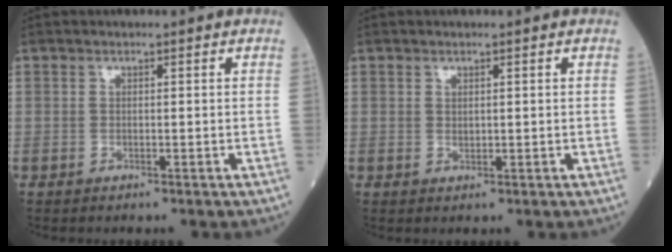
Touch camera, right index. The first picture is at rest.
{"total": 0.7, "force": [0.3, 0.4, 0.5], "torque": [-0.008, -0.004, 0.007]}